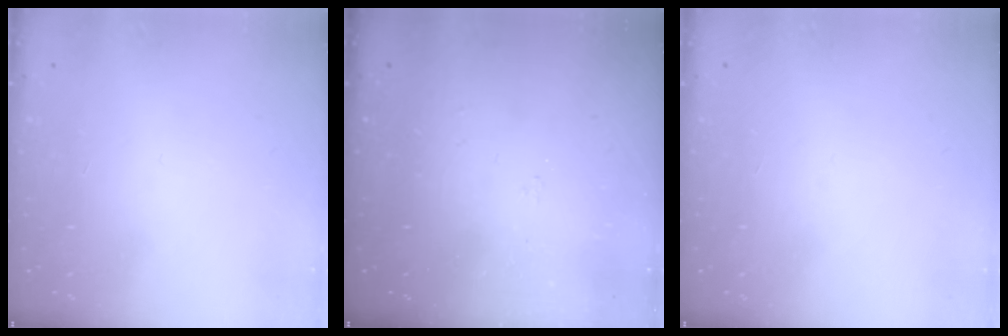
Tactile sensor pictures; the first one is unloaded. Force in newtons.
{"total": 2.9, "press": 2.8, "slide": 0.4}
{"total": 0.0}